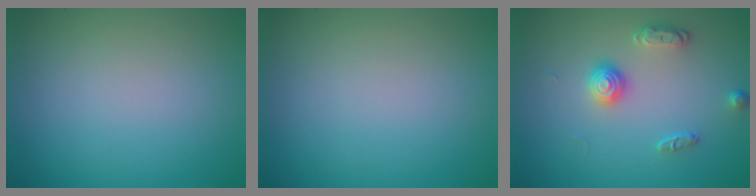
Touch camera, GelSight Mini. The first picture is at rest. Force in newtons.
{"total": 0.0}
{"total": 2.3, "press": 1.8, "slide": 1.4}